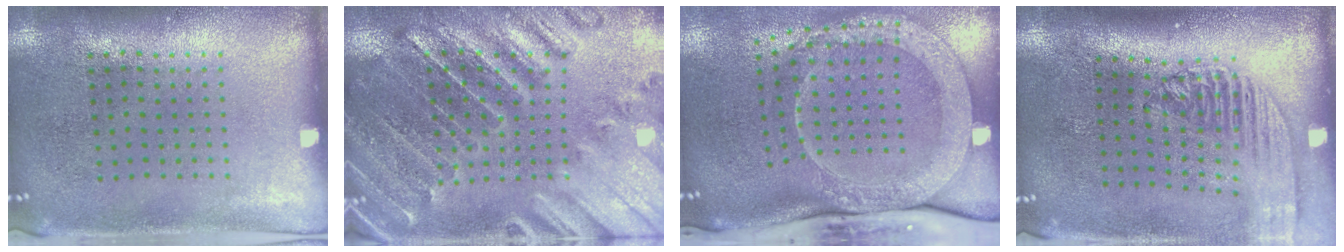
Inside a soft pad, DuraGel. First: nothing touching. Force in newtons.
{"total": 1.8, "press": 1.8, "slide": 0.3}
{"total": 3.3, "press": 2.4, "slide": 2.3}
{"total": 2.2, "press": 1.7, "slide": 1.4}